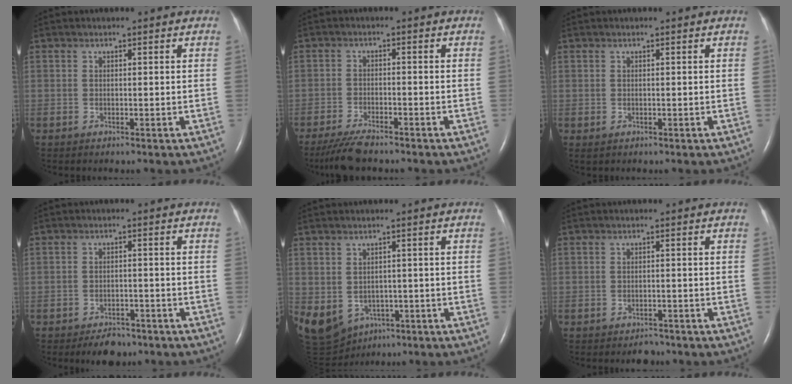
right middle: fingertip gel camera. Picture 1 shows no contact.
{"total": 5.2, "force": [-4.5, 0.7, 2.6], "torque": [-0.054, -0.016, -0.081]}
{"total": 0.0}
{"total": 4.2, "force": [-3.2, 2.0, 1.7], "torque": [-0.029, 0.000, -0.044]}
{"total": 20.3, "force": [-8.5, 16.0, 9.2], "torque": [-0.295, -0.016, -0.107]}
{"total": 1.8, "force": [-1.6, 0.9, 0.3], "torque": [-0.012, 0.000, -0.020]}